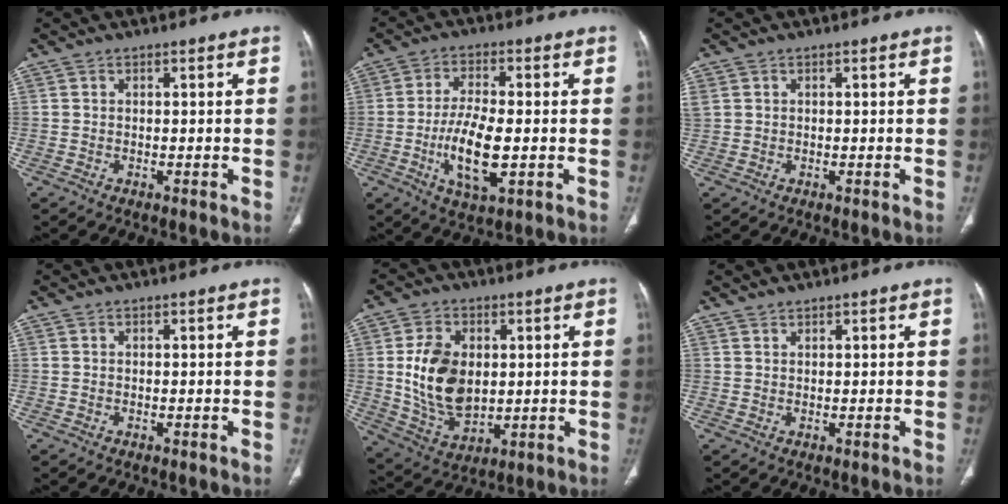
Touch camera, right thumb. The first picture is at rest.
{"total": 10.3, "force": [-2.0, 3.7, 9.5], "torque": [-0.185, -0.005, -0.033]}
{"total": 2.1, "force": [0.5, 1.6, 1.2], "torque": [-0.048, 0.019, 0.023]}
{"total": 0.0}
{"total": 12.9, "force": [1.3, 8.6, 9.5], "torque": [-0.157, -0.014, 0.036]}
{"total": 0.8, "force": [0.8, 0.1, 0.0], "torque": [-0.002, -0.002, 0.018]}